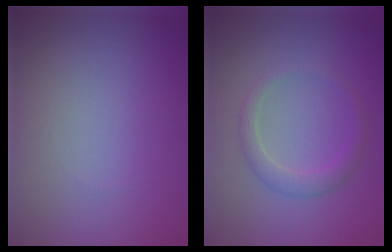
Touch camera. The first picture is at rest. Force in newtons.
{"total": 1.9, "press": 1.9, "slide": 0.0}